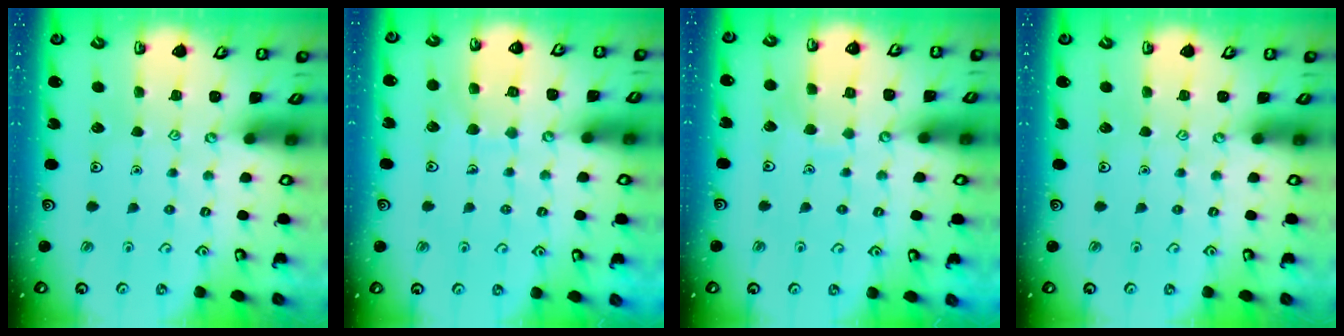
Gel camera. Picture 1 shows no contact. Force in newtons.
{"total": 7.4, "press": 7.4, "slide": 0.4}
{"total": 4.5, "press": 4.5, "slide": 0.6}
{"total": 0.0}